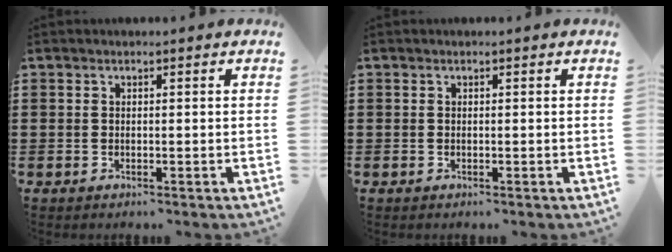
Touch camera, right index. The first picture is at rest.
{"total": 0.0}